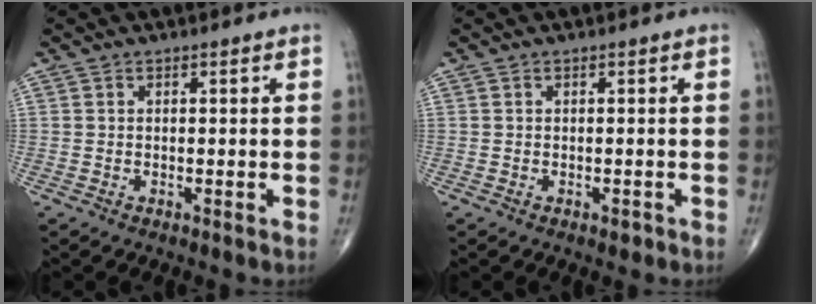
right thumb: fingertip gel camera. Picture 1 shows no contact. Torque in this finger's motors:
{"motor_torque": [0.04, -0.21, 0.18, 0.07, 0.01]}